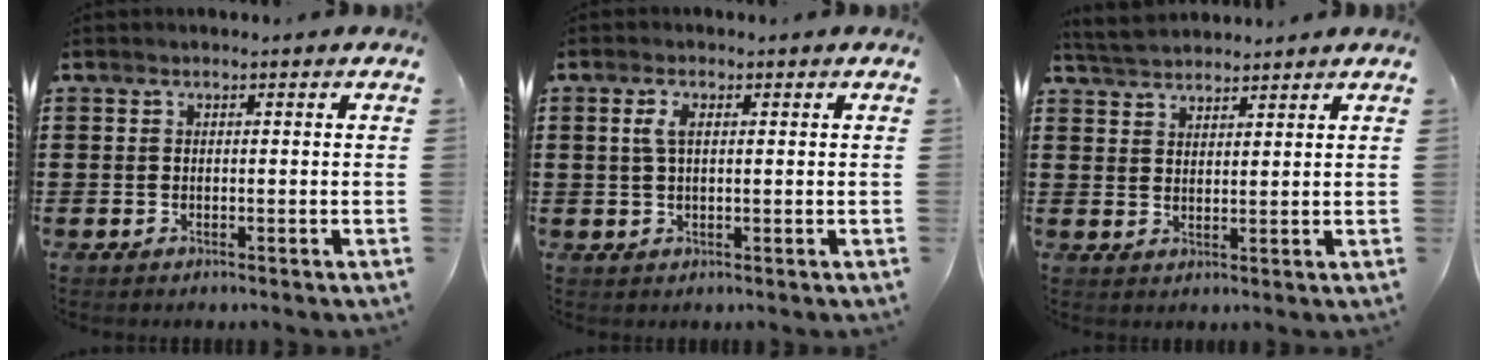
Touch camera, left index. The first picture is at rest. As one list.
[{"total": 2.7, "force": [0.6, 1.1, 2.4], "torque": [-0.058, 0.005, 0.006]}, {"total": 3.8, "force": [3.6, 0.8, 0.7], "torque": [-0.027, -0.004, 0.069]}]